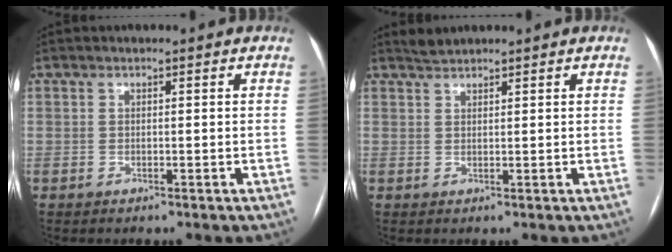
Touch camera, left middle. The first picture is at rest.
{"total": 1.4, "force": [1.4, 0.0, 0.0], "torque": [-0.004, 0.007, 0.033]}